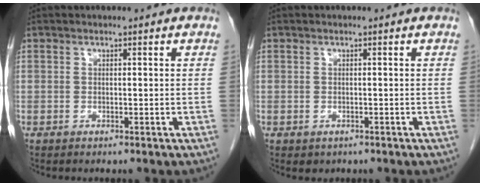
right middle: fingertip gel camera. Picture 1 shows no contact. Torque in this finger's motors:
{"motor_torque": [0.57, -0.14, -0.02, 0.00]}